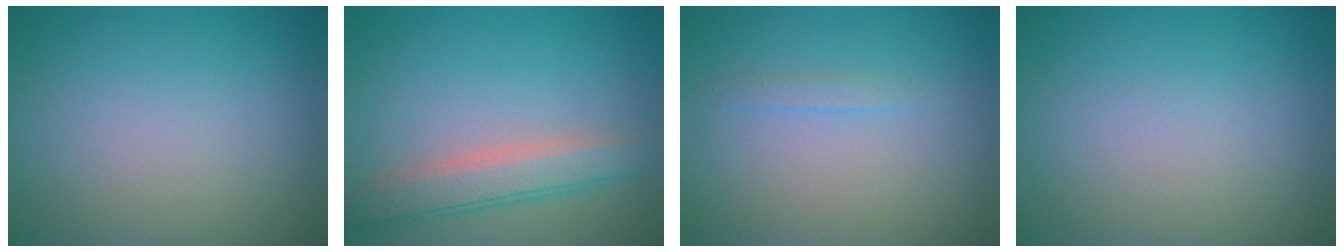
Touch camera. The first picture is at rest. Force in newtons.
{"total": 3.8, "press": 3.8, "slide": 0.2}
{"total": 0.8, "press": 0.8, "slide": 0.0}
{"total": 0.0}